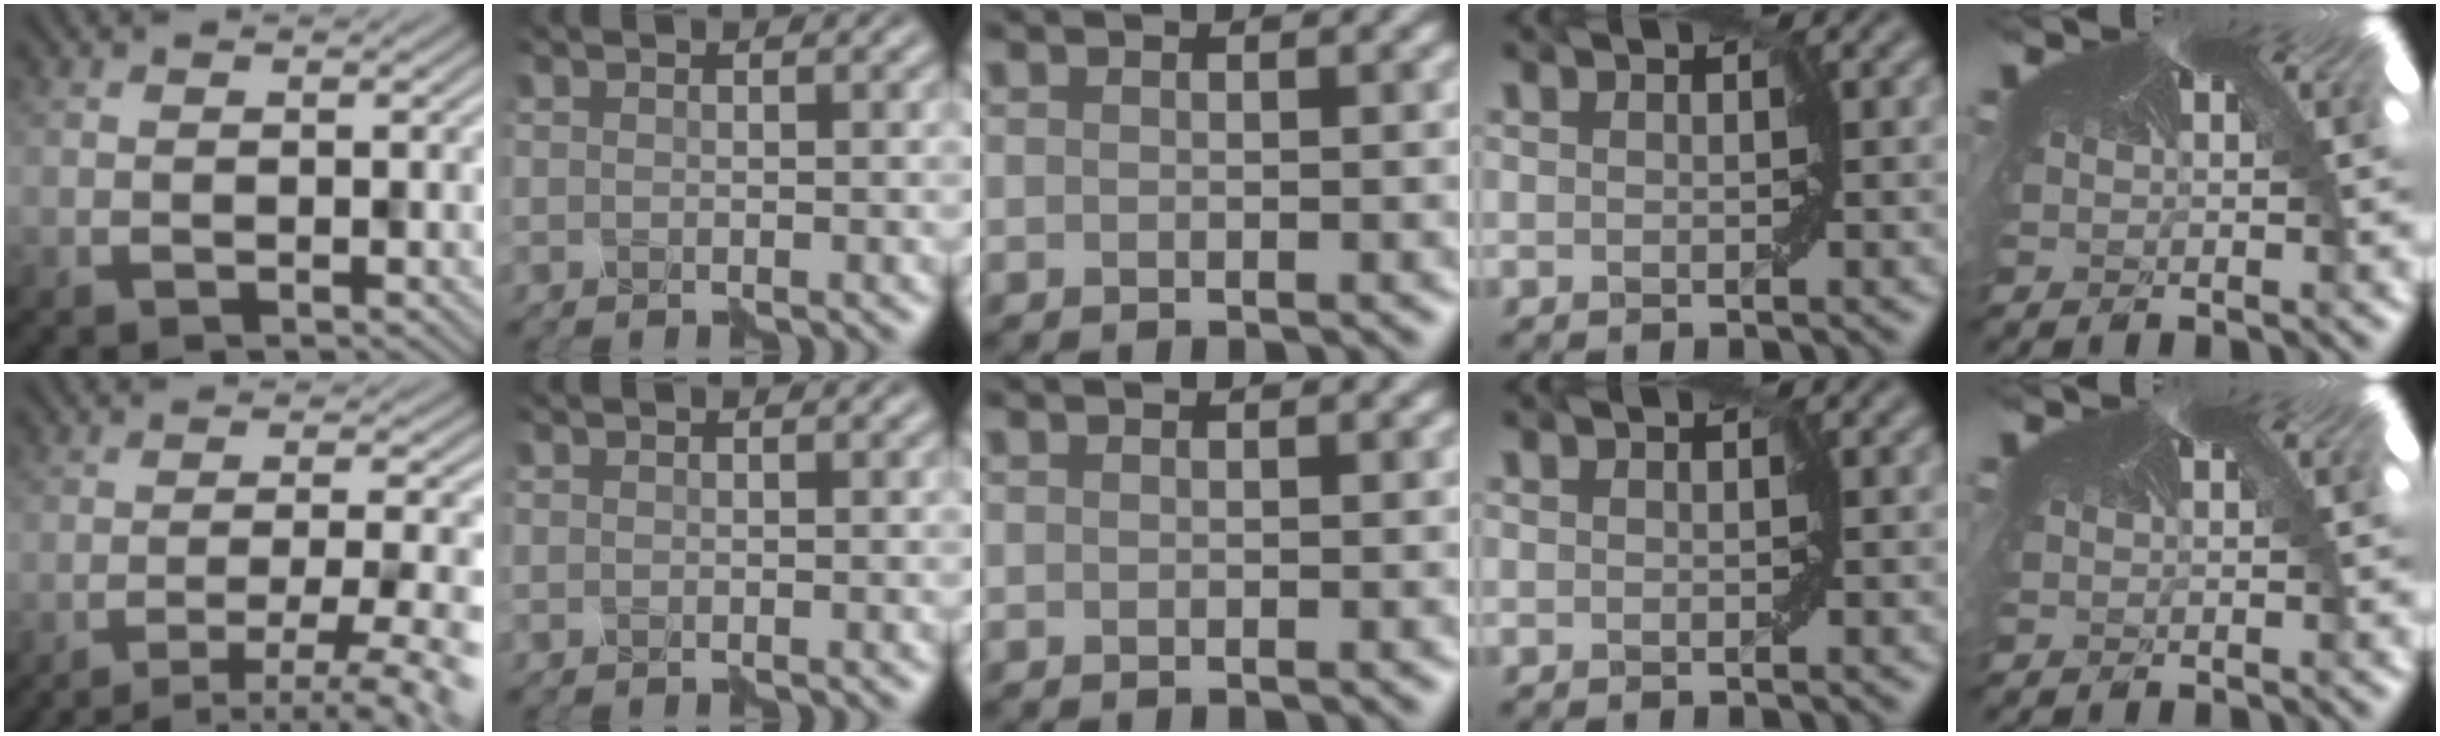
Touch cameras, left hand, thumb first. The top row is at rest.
{"thumb": {"total": 9.4, "force": [-6.2, 1.5, 6.9], "torque": [-0.104, 0.009, -0.075]}}